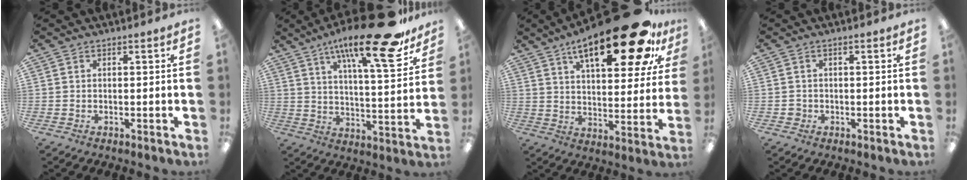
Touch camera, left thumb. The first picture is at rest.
{"total": 21.3, "force": [14.7, 4.5, 14.9], "torque": [-0.232, -0.089, 0.230]}
{"total": 24.6, "force": [14.4, 8.2, 18.2], "torque": [-0.273, -0.072, 0.226]}
{"total": 1.4, "force": [-0.4, 1.3, 0.2], "torque": [-0.005, 0.005, -0.011]}